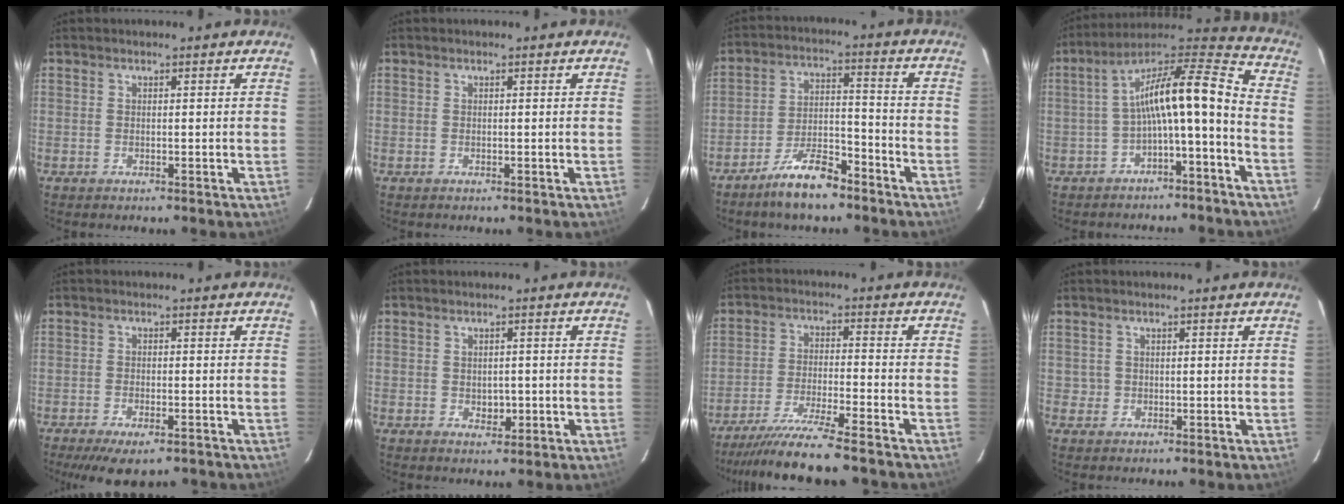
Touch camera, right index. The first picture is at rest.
{"total": 0.0}
{"total": 9.3, "force": [-7.1, 2.5, 5.6], "torque": [-0.105, 0.000, -0.131]}
{"total": 12.9, "force": [-2.8, 1.7, 12.5], "torque": [-0.200, 0.048, -0.044]}
{"total": 7.3, "force": [-5.4, 2.5, 4.2], "torque": [-0.062, -0.008, -0.083]}
{"total": 2.5, "force": [-0.6, 1.7, 1.7], "torque": [-0.021, 0.003, -0.002]}
{"total": 11.6, "force": [-9.9, -0.6, 6.0], "torque": [-0.096, -0.028, -0.166]}
{"total": 1.1, "force": [-0.1, 1.0, 0.1], "torque": [0.001, 0.004, -0.001]}